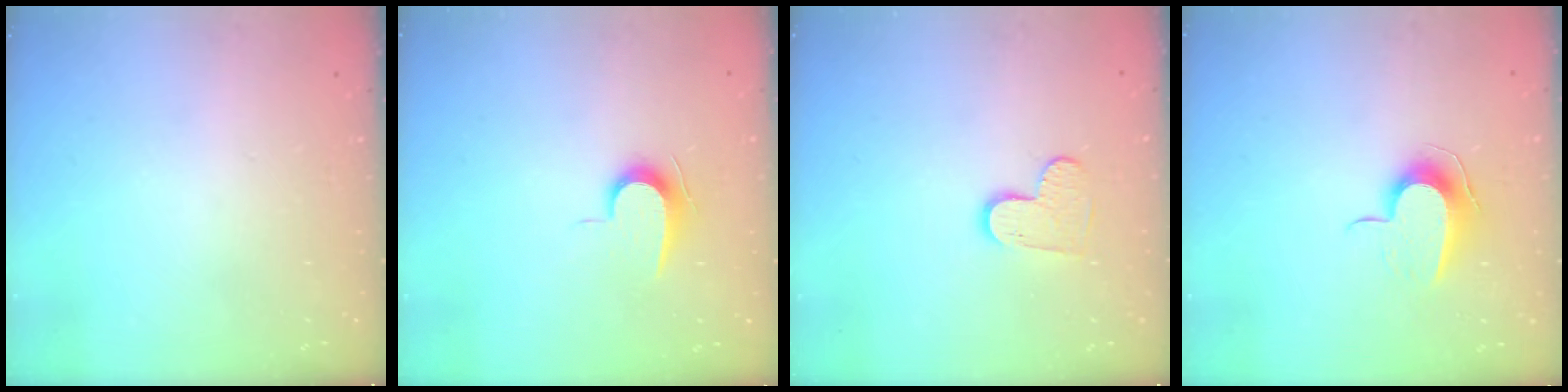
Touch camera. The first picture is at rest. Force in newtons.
{"total": 7.2, "press": 7.2, "slide": 0.7}
{"total": 6.9, "press": 6.9, "slide": 0.5}
{"total": 9.8, "press": 9.8, "slide": 0.1}